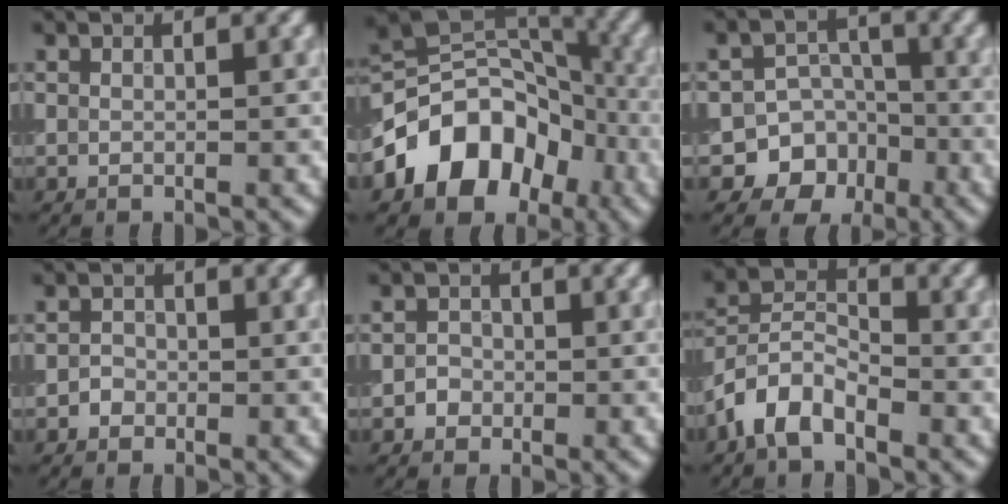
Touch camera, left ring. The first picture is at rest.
{"total": 9.3, "force": [-4.3, 6.7, 4.8], "torque": [-0.056, 0.008, -0.084]}
{"total": 7.1, "force": [-3.5, 6.1, 1.2], "torque": [0.013, -0.009, -0.079]}
{"total": 1.0, "force": [-0.5, 0.9, 0.2], "torque": [0.003, 0.001, -0.010]}
{"total": 1.3, "force": [-0.5, 1.2, 0.3], "torque": [0.003, 0.002, -0.011]}
{"total": 4.6, "force": [-2.9, 2.4, 2.7], "torque": [-0.049, 0.011, -0.067]}